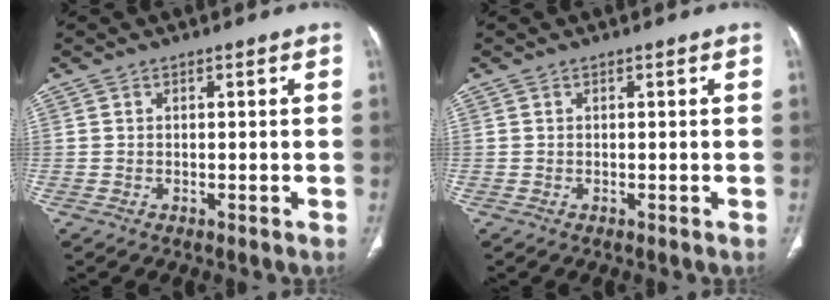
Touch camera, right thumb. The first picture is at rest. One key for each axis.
{"total": 0.0}